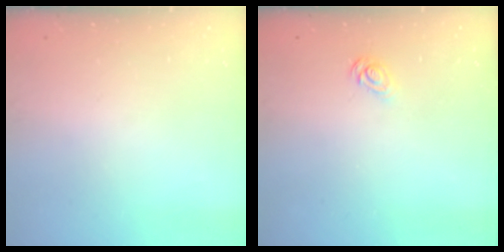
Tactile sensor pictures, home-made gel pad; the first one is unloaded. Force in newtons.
{"total": 3.3, "press": 3.3, "slide": 0.3}